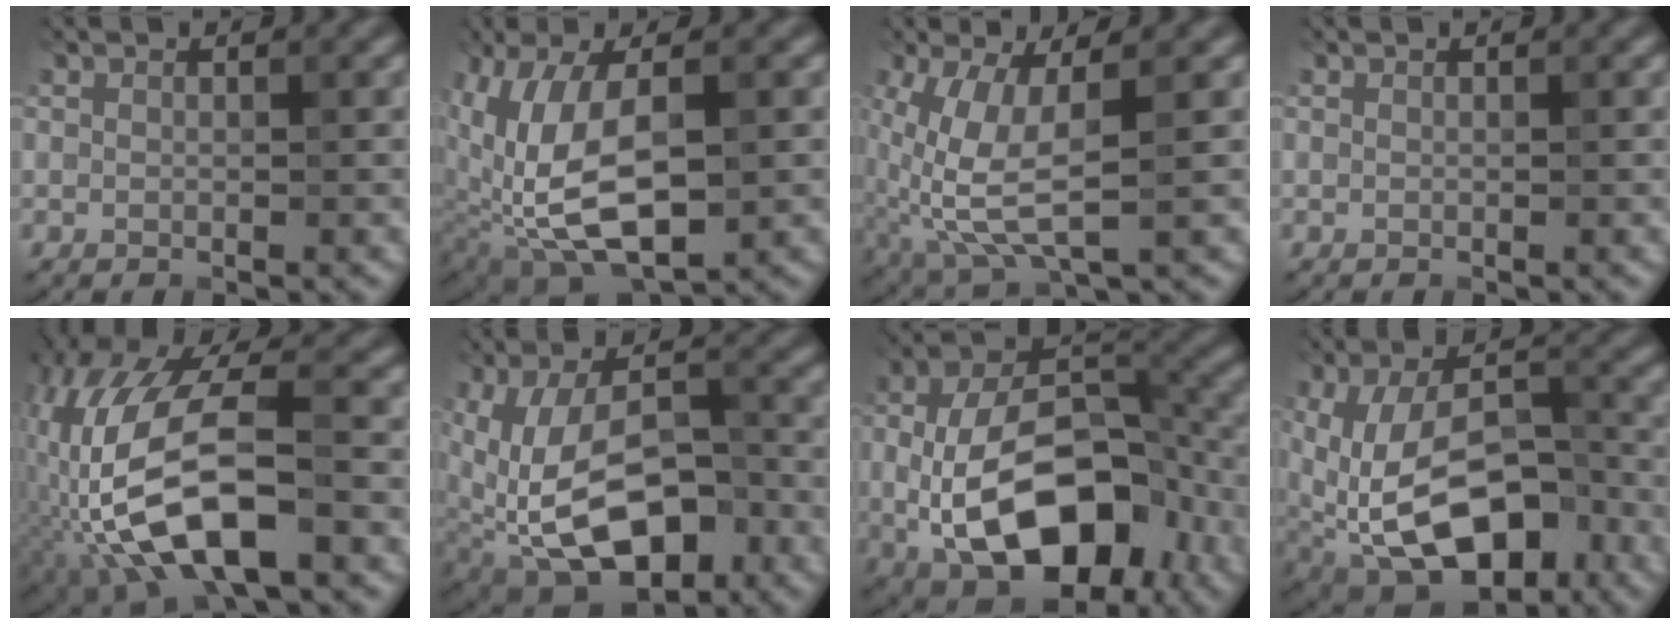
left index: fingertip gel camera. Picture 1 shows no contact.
{"total": 10.3, "force": [-0.3, 5.6, 8.6], "torque": [-0.182, -0.010, -0.005]}
{"total": 7.1, "force": [-0.6, 2.9, 6.4], "torque": [-0.163, -0.011, -0.006]}
{"total": 0.0}
{"total": 12.7, "force": [-4.2, 5.4, 10.7], "torque": [-0.222, 0.012, -0.088]}
{"total": 12.8, "force": [-3.9, 7.0, 10.0], "torque": [-0.182, -0.019, -0.062]}
{"total": 14.2, "force": [-3.5, 8.4, 11.0], "torque": [-0.178, -0.016, -0.067]}
{"total": 14.1, "force": [-4.6, 7.7, 10.9], "torque": [-0.195, -0.024, -0.069]}